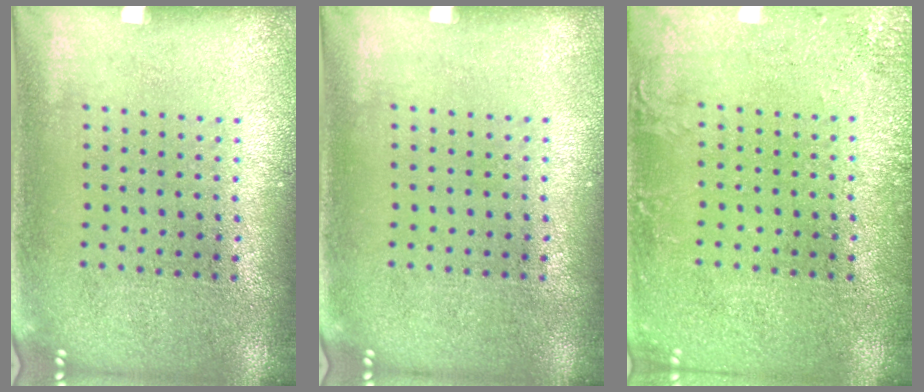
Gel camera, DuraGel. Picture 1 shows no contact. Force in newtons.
{"total": 0.0}
{"total": 1.9, "press": 1.9, "slide": 0.2}